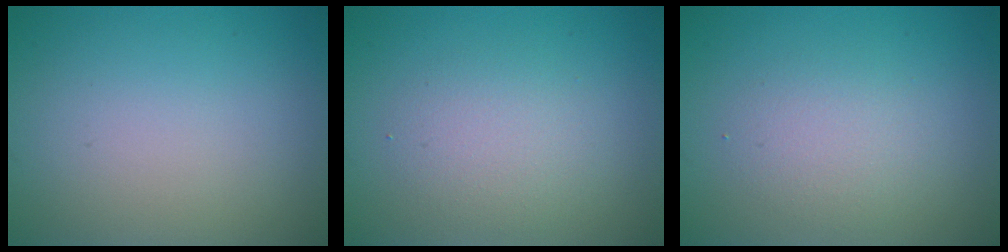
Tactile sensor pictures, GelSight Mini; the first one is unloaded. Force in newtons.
{"total": 2.7, "press": 2.7, "slide": 0.2}
{"total": 2.3, "press": 2.3, "slide": 0.1}